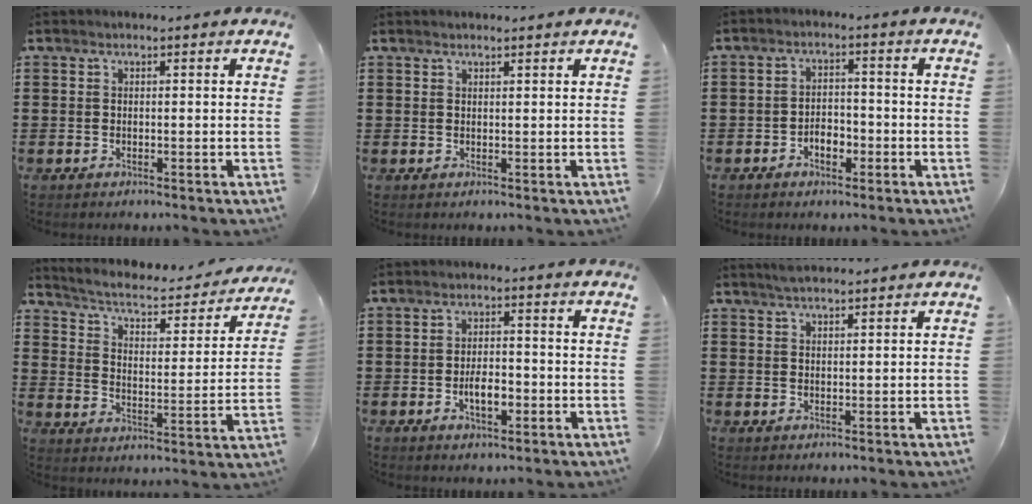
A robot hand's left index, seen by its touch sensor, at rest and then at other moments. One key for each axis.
{"total": 0.9, "fx": 0.8, "fy": 0.0, "fz": 0.3, "tx": -0.007, "ty": -0.001, "tz": 0.016}
{"total": 3.3, "fx": -1.6, "fy": 1.9, "fz": 2.2, "tx": -0.034, "ty": 0.000, "tz": -0.033}
{"total": 3.5, "fx": 3.0, "fy": 0.7, "fz": 1.7, "tx": -0.050, "ty": -0.027, "tz": 0.040}
{"total": 4.5, "fx": -1.3, "fy": 2.0, "fz": 3.8, "tx": -0.066, "ty": 0.006, "tz": -0.023}
{"total": 2.1, "fx": 1.9, "fy": 0.2, "fz": 0.8, "tx": -0.019, "ty": 0.002, "tz": 0.036}